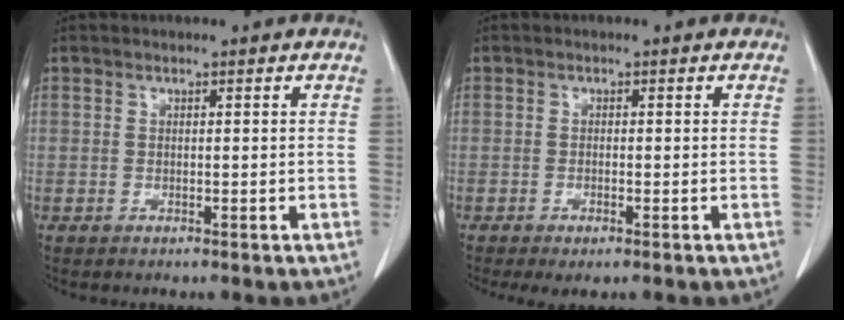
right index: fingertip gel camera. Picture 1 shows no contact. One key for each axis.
{"total": 2.1, "fx": -1.1, "fy": 0.5, "fz": 1.7, "tx": -0.028, "ty": -0.005, "tz": -0.013}